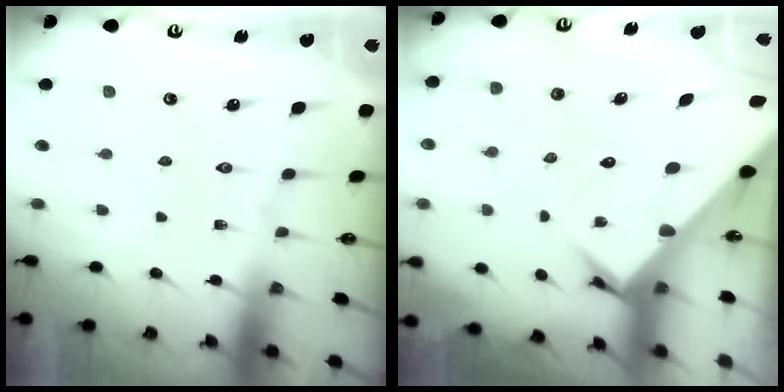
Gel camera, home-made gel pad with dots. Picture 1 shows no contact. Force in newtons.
{"total": 3.6, "press": 3.6, "slide": 0.2}